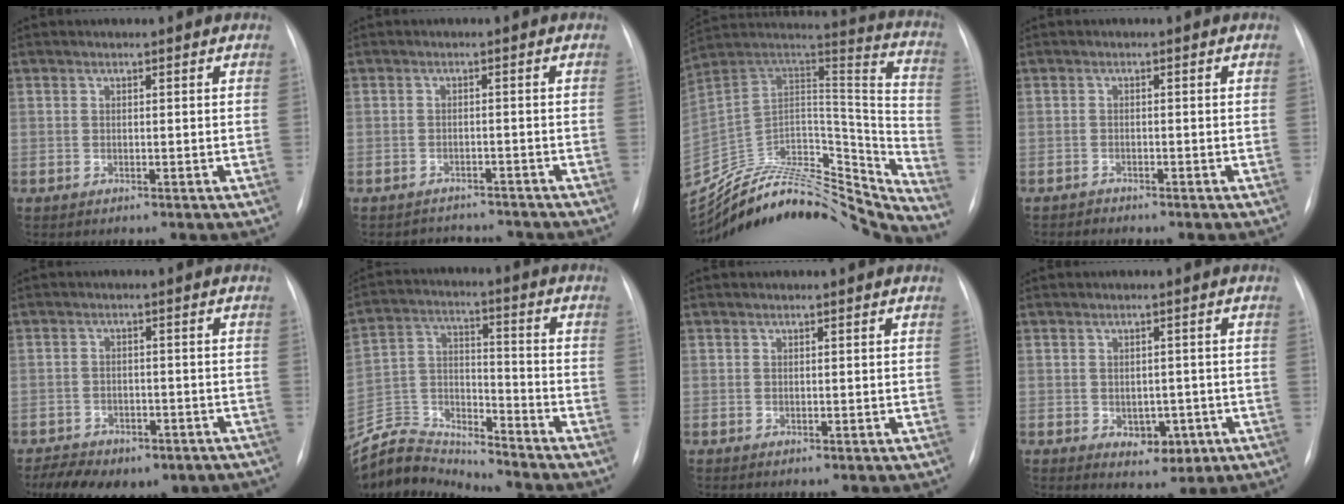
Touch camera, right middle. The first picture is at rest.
{"total": 4.5, "force": [-4.4, 1.0, -0.4], "torque": [0.001, 0.006, -0.057]}
{"total": 30.6, "force": [-27.9, 8.2, 9.6], "torque": [-0.128, 0.021, -0.415]}
{"total": 0.8, "force": [-0.8, 0.0, -0.3], "torque": [0.005, -0.004, -0.015]}
{"total": 13.3, "force": [-9.4, 6.9, 6.4], "torque": [-0.114, 0.007, -0.120]}
{"total": 12.2, "force": [-12.1, 0.3, -0.9], "torque": [0.011, 0.040, -0.232]}
{"total": 0.0}
{"total": 4.3, "force": [-1.2, 3.0, 2.8], "torque": [-0.029, 0.006, -0.005]}